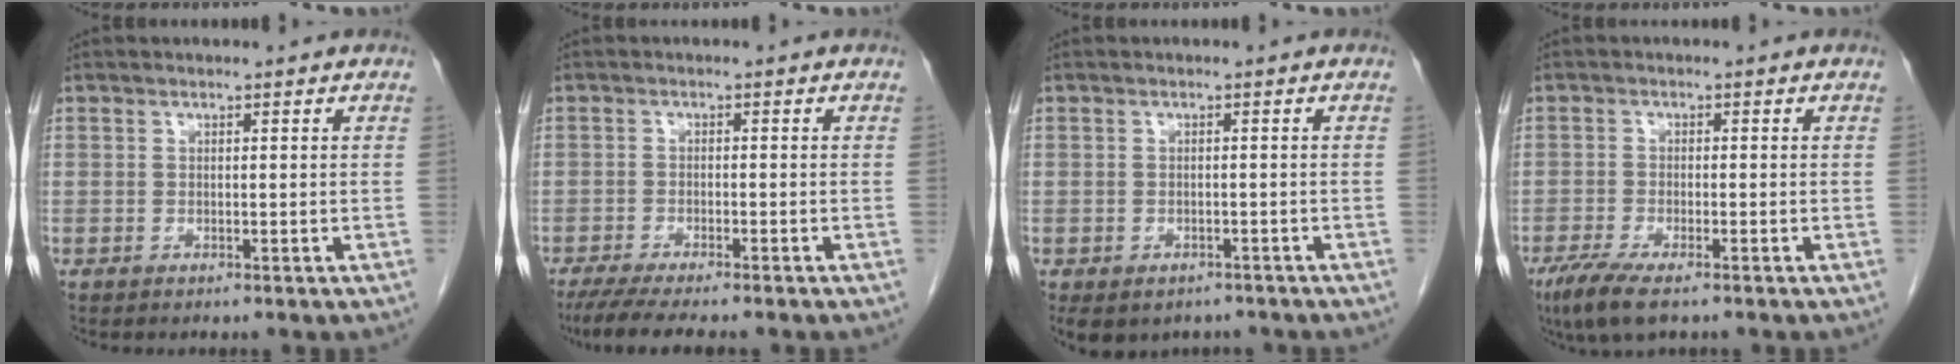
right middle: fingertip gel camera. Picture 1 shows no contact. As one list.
[{"total": 8.3, "force": [-6.9, 0.7, 4.6], "torque": [-0.068, -0.017, -0.108]}, {"total": 7.5, "force": [-5.3, 4.7, 2.4], "torque": [-0.042, 0.004, -0.066]}, {"total": 5.9, "force": [-3.9, 1.1, 4.2], "torque": [-0.082, -0.016, -0.065]}]